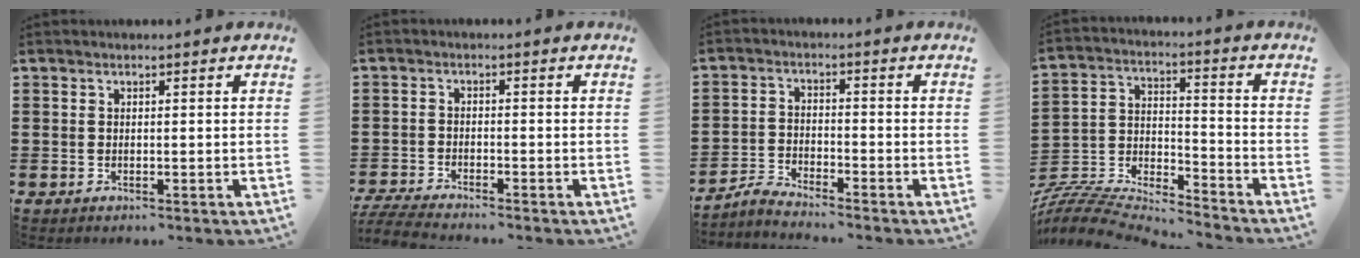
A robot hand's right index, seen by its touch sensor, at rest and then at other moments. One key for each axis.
{"total": 3.6, "fx": -3.5, "fy": -0.1, "fz": 0.8, "tx": -0.028, "ty": -0.010, "tz": -0.073}
{"total": 3.2, "fx": -3.2, "fy": 0.1, "fz": 0.5, "tx": -0.028, "ty": 0.001, "tz": -0.071}
{"total": 6.6, "fx": -6.4, "fy": 1.1, "fz": 0.9, "tx": -0.035, "ty": -0.007, "tz": -0.135}